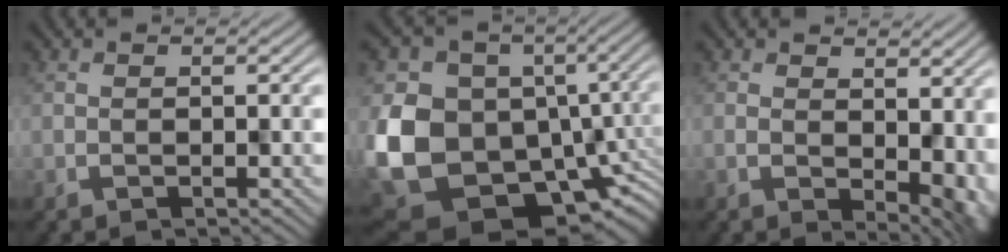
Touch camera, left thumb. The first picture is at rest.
{"total": 19.1, "force": [-5.3, 15.7, 9.5], "torque": [-0.230, -0.057, -0.045]}
{"total": 6.0, "force": [-0.5, 3.3, 5.0], "torque": [-0.063, -0.018, 0.013]}